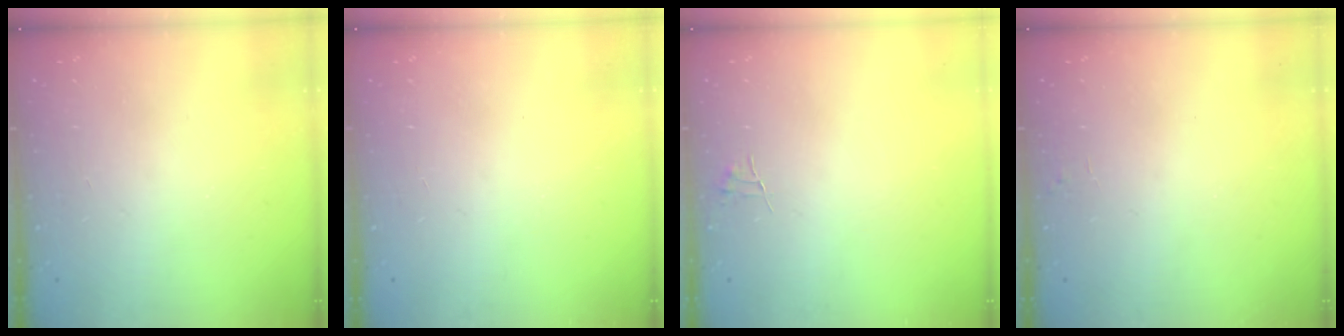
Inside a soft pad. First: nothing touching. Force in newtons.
{"total": 0.0}
{"total": 3.3, "press": 3.2, "slide": 0.3}
{"total": 1.7, "press": 1.7, "slide": 0.1}